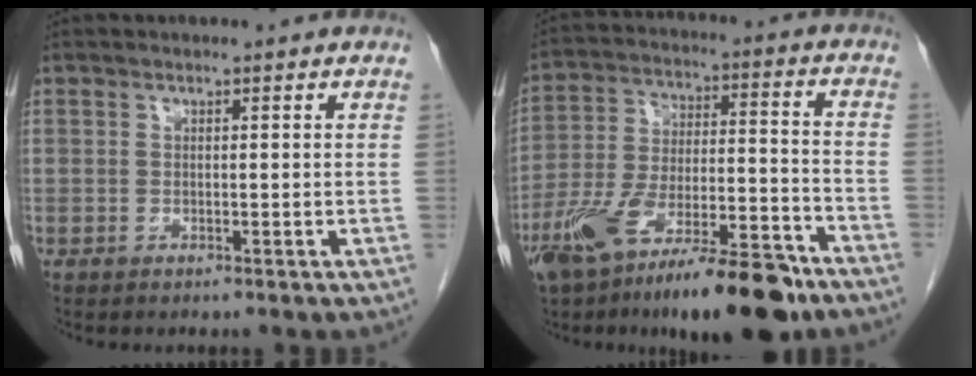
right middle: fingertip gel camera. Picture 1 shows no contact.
{"total": 20.6, "force": [-14.2, 4.2, 14.4], "torque": [-0.221, -0.010, -0.243]}